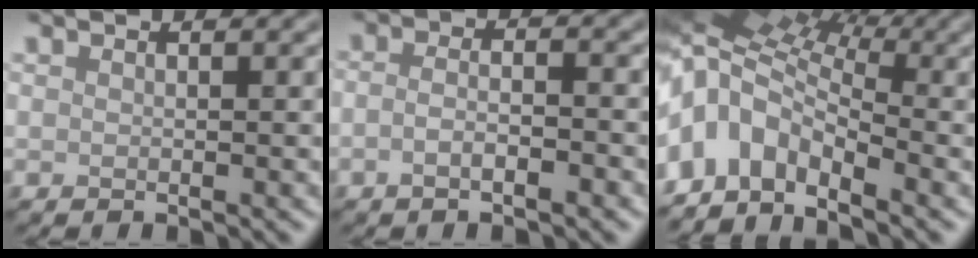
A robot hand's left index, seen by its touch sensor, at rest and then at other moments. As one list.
[{"total": 2.6, "force": [-1.0, 0.9, 2.2], "torque": [-0.035, -0.002, -0.022]}, {"total": 8.7, "force": [-1.3, 5.7, 6.5], "torque": [-0.122, 0.005, -0.040]}]